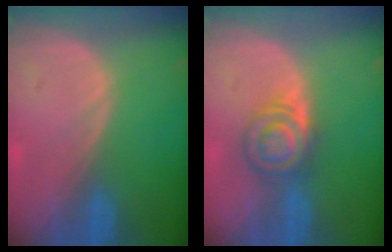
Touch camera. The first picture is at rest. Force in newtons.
{"total": 6.0, "press": 5.5, "slide": 2.2}